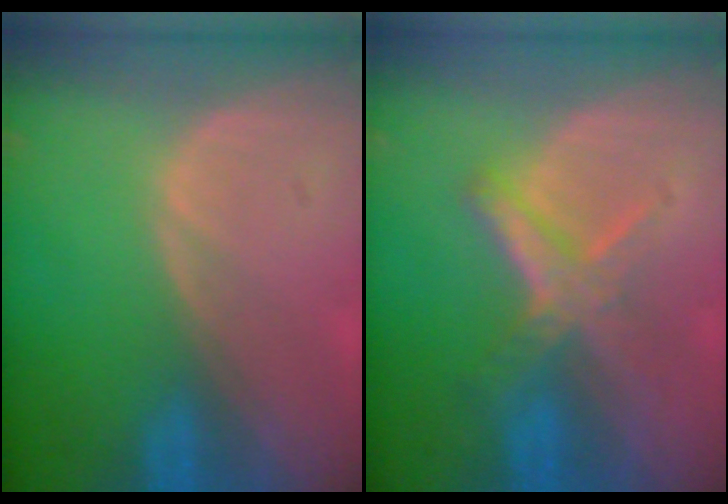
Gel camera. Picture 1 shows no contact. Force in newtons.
{"total": 5.9, "press": 5.4, "slide": 2.2}